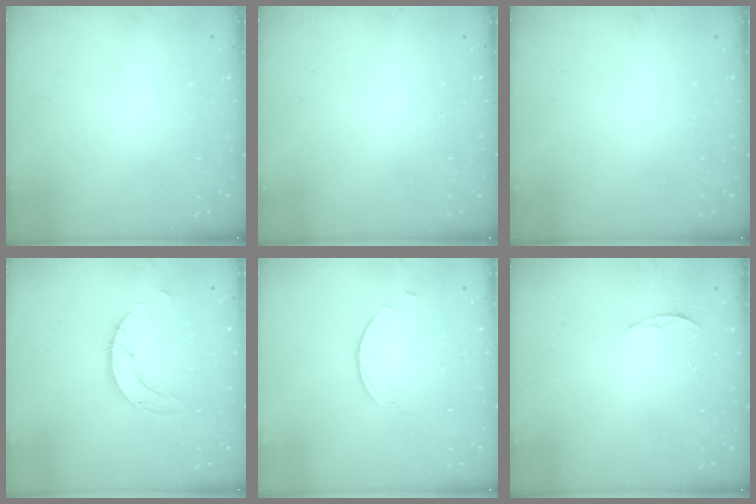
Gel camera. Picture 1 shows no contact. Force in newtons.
{"total": 0.0}
{"total": 0.0}
{"total": 6.5, "press": 6.5, "slide": 0.5}
{"total": 0.9, "press": 0.9, "slide": 0.2}
{"total": 3.4, "press": 3.4, "slide": 0.4}